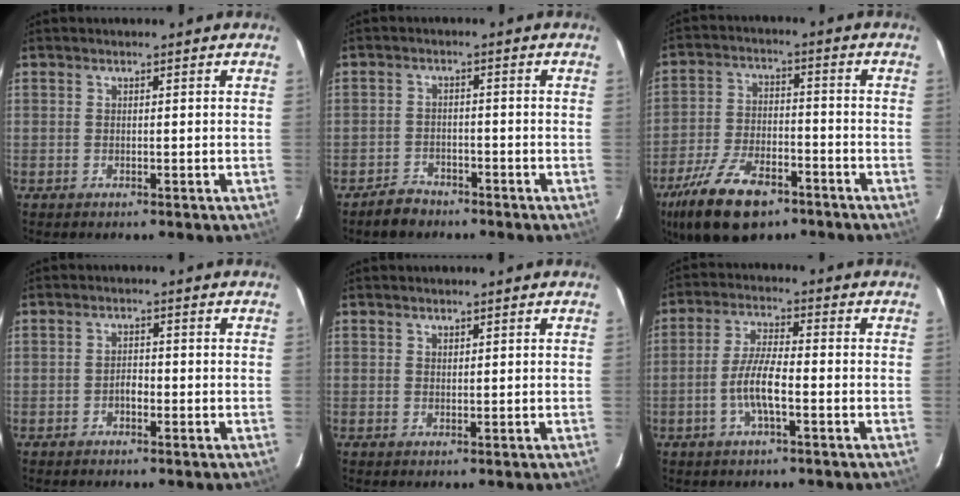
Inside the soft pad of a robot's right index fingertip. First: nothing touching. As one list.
[{"total": 4.2, "force": [-3.3, 2.5, 0.5], "torque": [-0.023, 0.014, -0.055]}, {"total": 15.8, "force": [-10.3, 7.2, 9.6], "torque": [-0.213, -0.022, -0.181]}, {"total": 1.7, "force": [-0.9, 1.0, 1.0], "torque": [-0.020, 0.005, -0.017]}, {"total": 0.8, "force": [0.6, 0.5, 0.1], "torque": [-0.001, 0.002, 0.012]}, {"total": 6.9, "force": [-2.4, 1.3, 6.3], "torque": [-0.128, 0.003, -0.048]}]